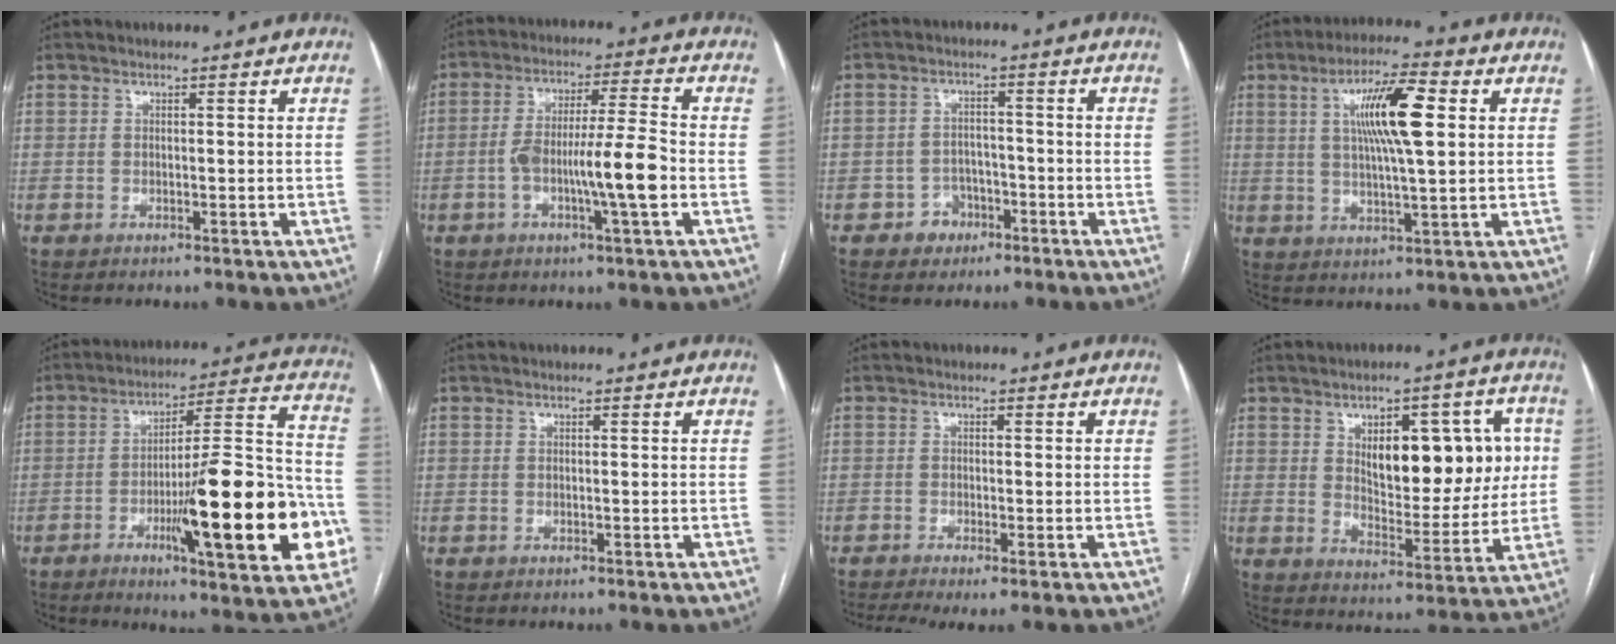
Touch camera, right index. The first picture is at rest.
{"total": 10.4, "force": [-2.7, 0.4, 10.0], "torque": [-0.178, 0.007, -0.049]}
{"total": 4.1, "force": [-2.2, 3.4, 0.8], "torque": [-0.005, 0.015, -0.030]}
{"total": 11.0, "force": [2.7, 1.4, 10.6], "torque": [-0.190, 0.011, 0.046]}
{"total": 23.0, "force": [-7.0, 3.0, 21.7], "torque": [-0.276, 0.004, -0.097]}
{"total": 0.0}
{"total": 4.8, "force": [-2.9, 0.8, 3.7], "torque": [-0.065, -0.012, -0.051]}
{"total": 14.2, "force": [3.3, 6.4, 12.2], "torque": [-0.160, 0.022, 0.059]}